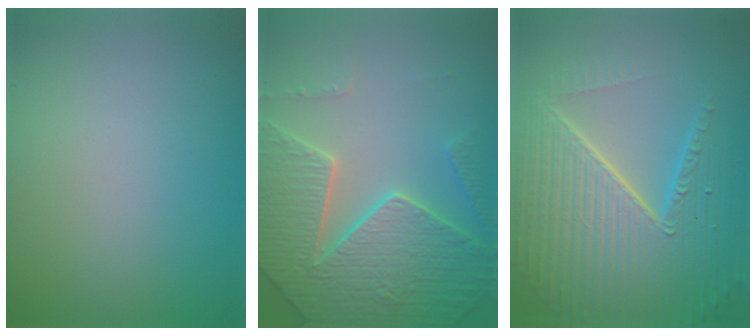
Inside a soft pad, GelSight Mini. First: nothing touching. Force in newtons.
{"total": 7.4, "press": 7.2, "slide": 1.9}
{"total": 10.2, "press": 6.6, "slide": 7.8}